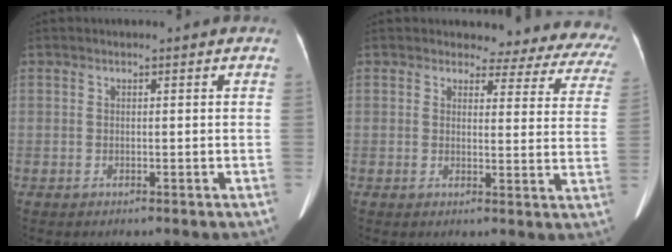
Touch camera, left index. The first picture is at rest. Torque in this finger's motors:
{"motor_torque": [0.25, -0.34, -0.01, 0.00]}